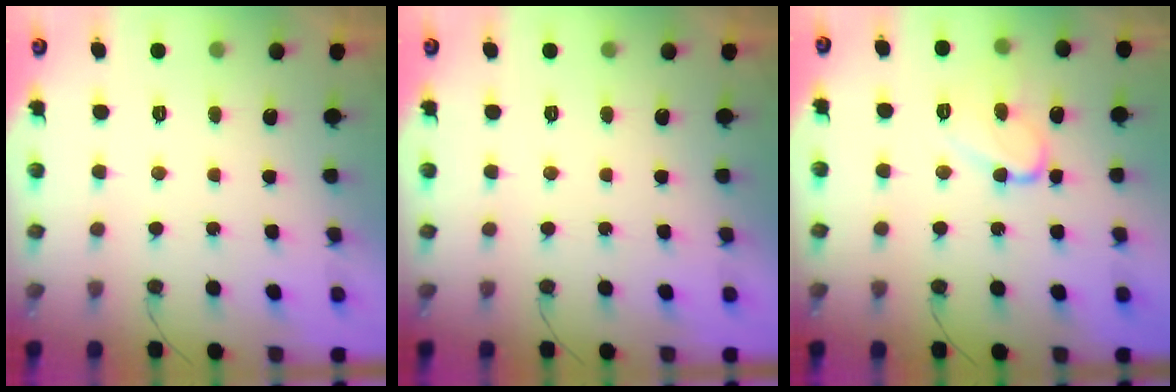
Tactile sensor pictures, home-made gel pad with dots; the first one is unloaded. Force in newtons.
{"total": 0.0}
{"total": 10.3, "press": 10.2, "slide": 1.1}